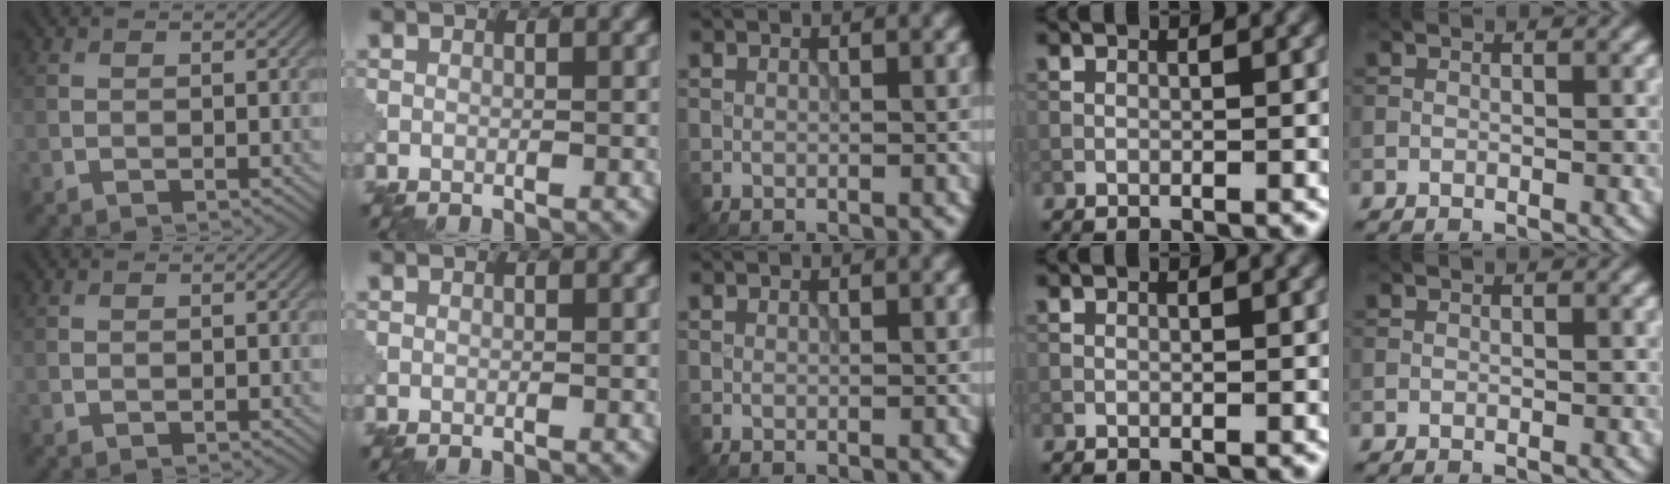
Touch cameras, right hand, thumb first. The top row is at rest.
{}